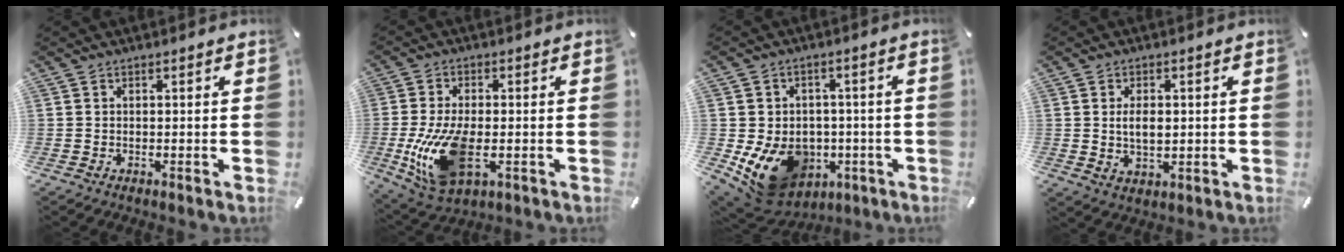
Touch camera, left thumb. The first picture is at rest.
{"total": 14.9, "force": [-2.5, 8.2, 12.2], "torque": [-0.254, -0.015, -0.037]}
{"total": 13.6, "force": [-3.9, 11.1, 6.8], "torque": [-0.141, 0.008, -0.061]}
{"total": 5.0, "force": [0.7, 3.2, 3.8], "torque": [-0.069, -0.002, 0.007]}